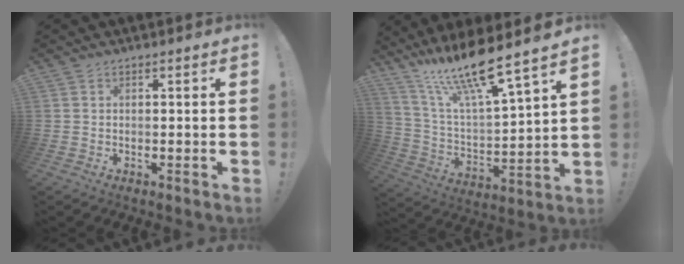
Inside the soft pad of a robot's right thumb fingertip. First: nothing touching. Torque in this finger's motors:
{"motor_torque": [1.20, 1.72, 0.30, 0.38, 0.11]}